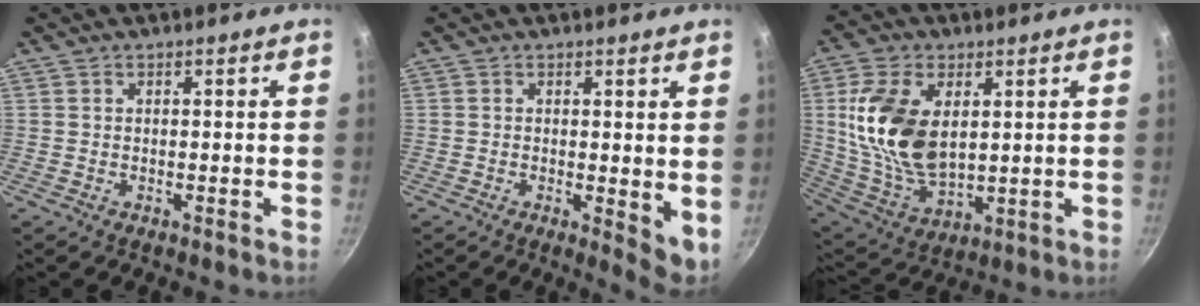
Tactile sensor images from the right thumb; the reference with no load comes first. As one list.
[{"total": 4.5, "force": [0.5, 1.9, 4.1], "torque": [-0.053, -0.011, 0.007]}, {"total": 17.2, "force": [3.5, 10.2, 13.4], "torque": [-0.245, -0.021, 0.080]}]